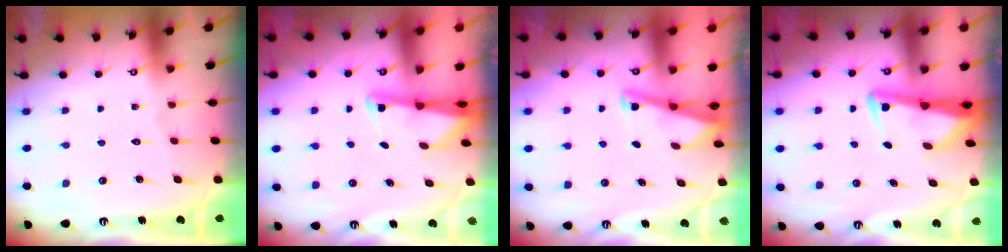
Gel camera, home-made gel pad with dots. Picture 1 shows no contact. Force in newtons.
{"total": 2.0, "press": 2.0, "slide": 0.3}
{"total": 2.9, "press": 2.8, "slide": 0.4}
{"total": 3.6, "press": 3.6, "slide": 0.6}